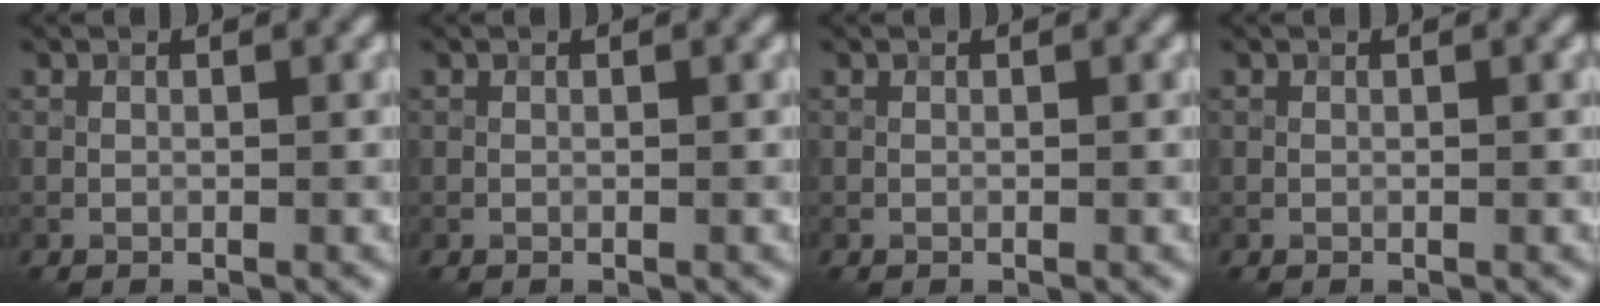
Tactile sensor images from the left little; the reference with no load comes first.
{"total": 0.0}
{"total": 0.0}
{"total": 0.0}